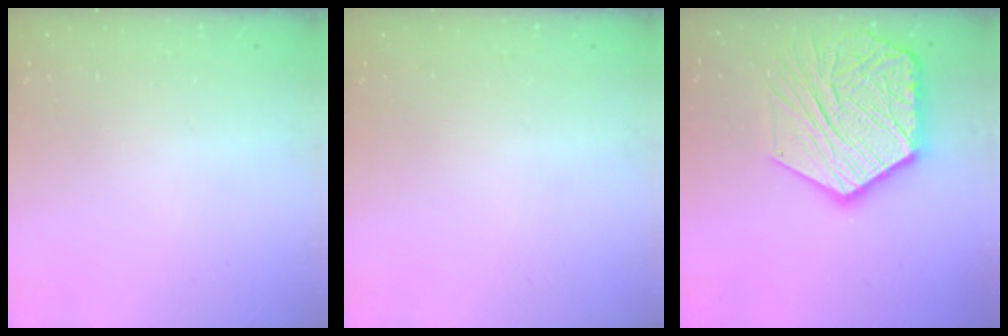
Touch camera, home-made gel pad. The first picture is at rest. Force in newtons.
{"total": 0.0}
{"total": 22.5, "press": 22.3, "slide": 2.3}